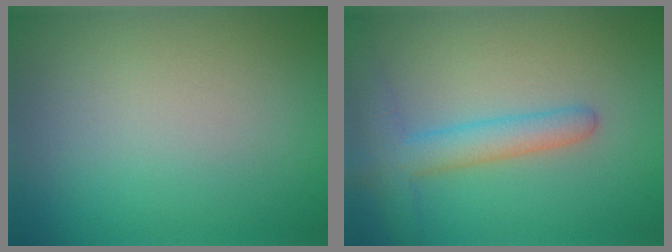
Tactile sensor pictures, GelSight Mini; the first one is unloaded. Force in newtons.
{"total": 3.9, "press": 3.9, "slide": 0.2}